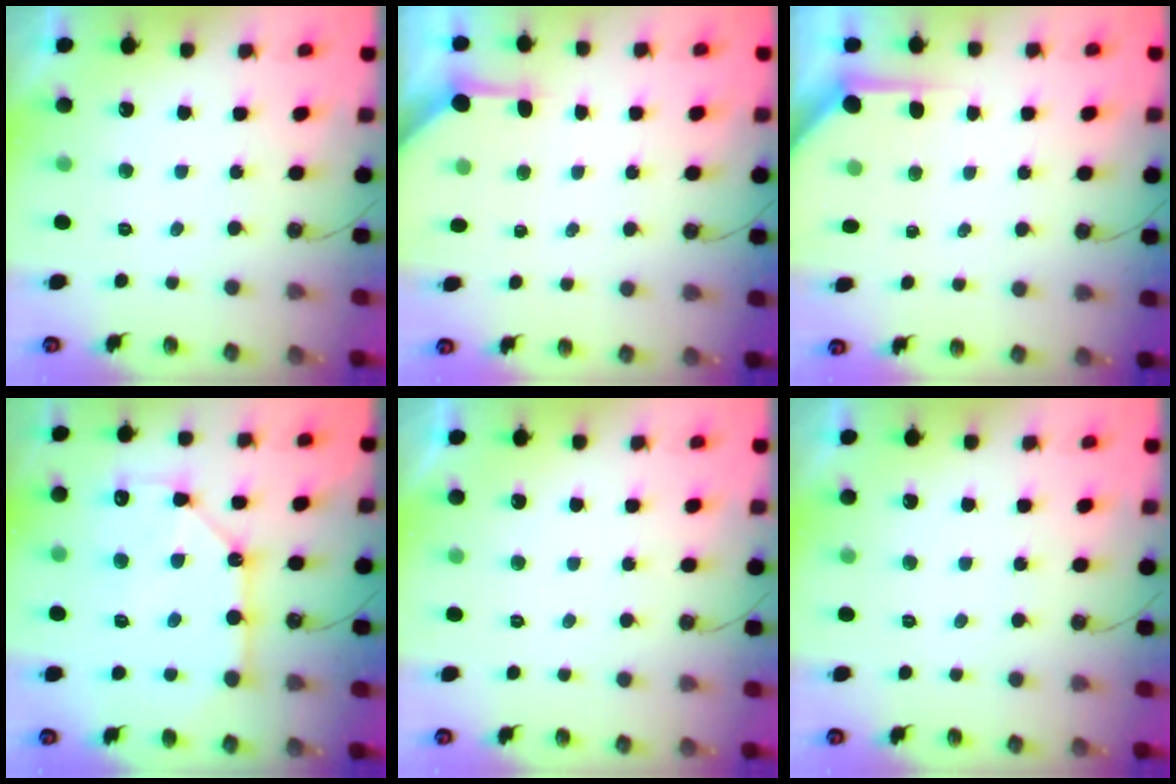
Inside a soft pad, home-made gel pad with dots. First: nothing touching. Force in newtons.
{"total": 3.5, "press": 3.5, "slide": 0.5}
{"total": 3.9, "press": 3.9, "slide": 0.4}
{"total": 14.0, "press": 13.9, "slide": 1.6}
{"total": 0.0}
{"total": 0.0}